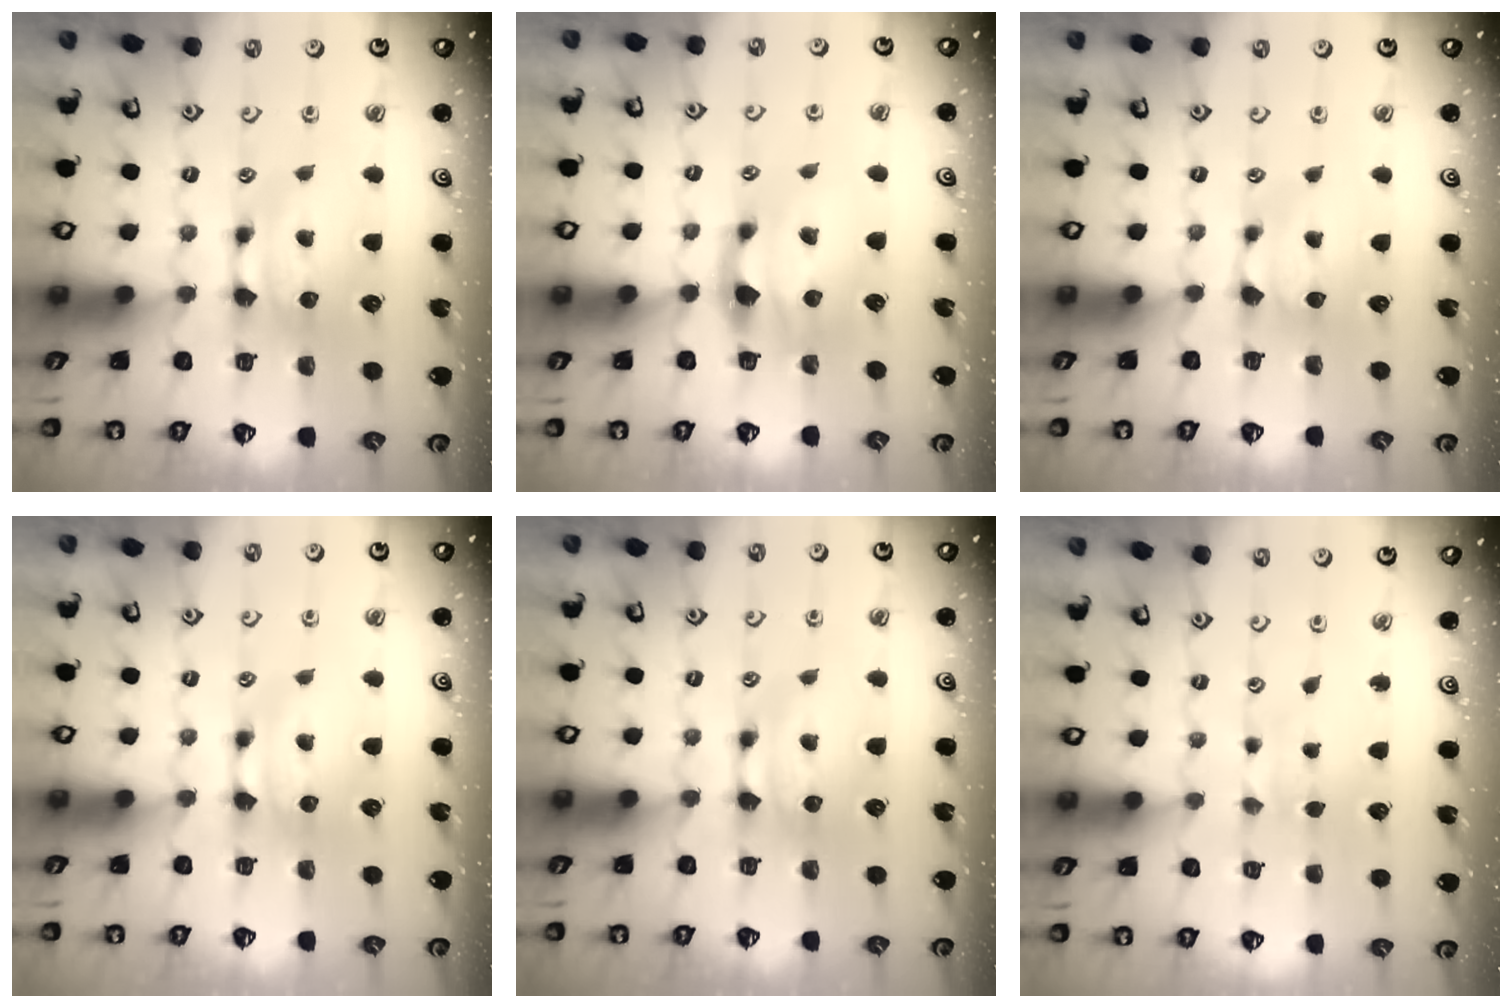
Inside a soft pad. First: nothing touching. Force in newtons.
{"total": 1.7, "press": 1.2, "slide": 1.3}
{"total": 0.9, "press": 0.4, "slide": 0.8}
{"total": 0.0}
{"total": 0.0}
{"total": 2.4, "press": 2.4, "slide": 0.1}